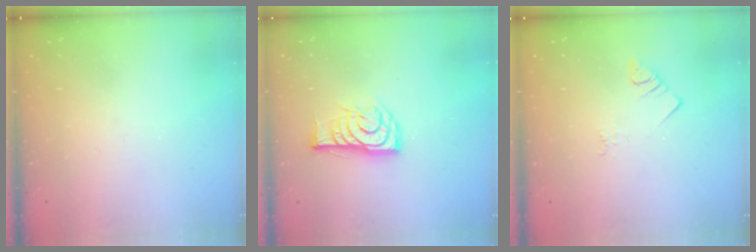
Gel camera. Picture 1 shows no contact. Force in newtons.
{"total": 11.5, "press": 11.4, "slide": 0.5}
{"total": 2.3, "press": 2.3, "slide": 0.4}